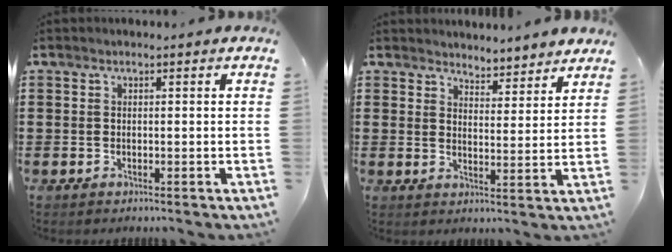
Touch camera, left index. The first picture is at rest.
{"total": 3.9, "force": [3.8, 0.3, -0.5], "torque": [0.000, -0.024, 0.068]}